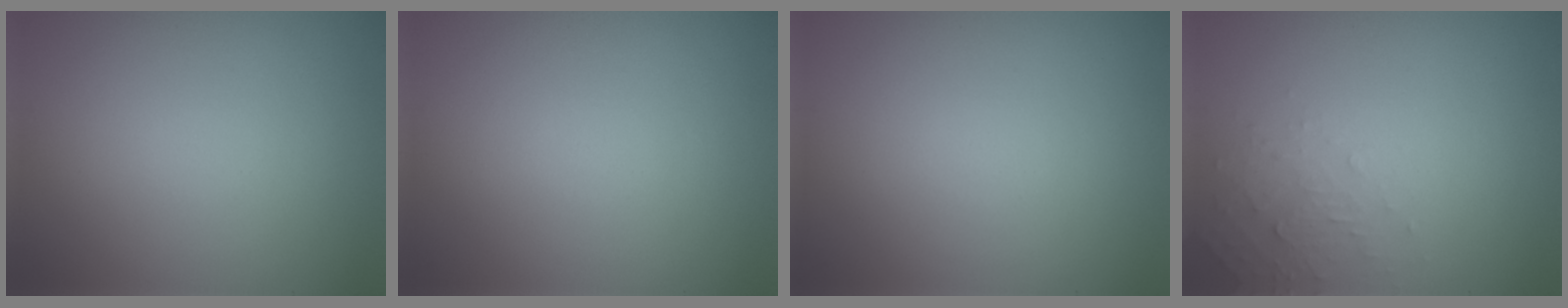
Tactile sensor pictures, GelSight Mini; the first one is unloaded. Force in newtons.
{"total": 0.0}
{"total": 0.0}
{"total": 1.7, "press": 1.7, "slide": 0.2}